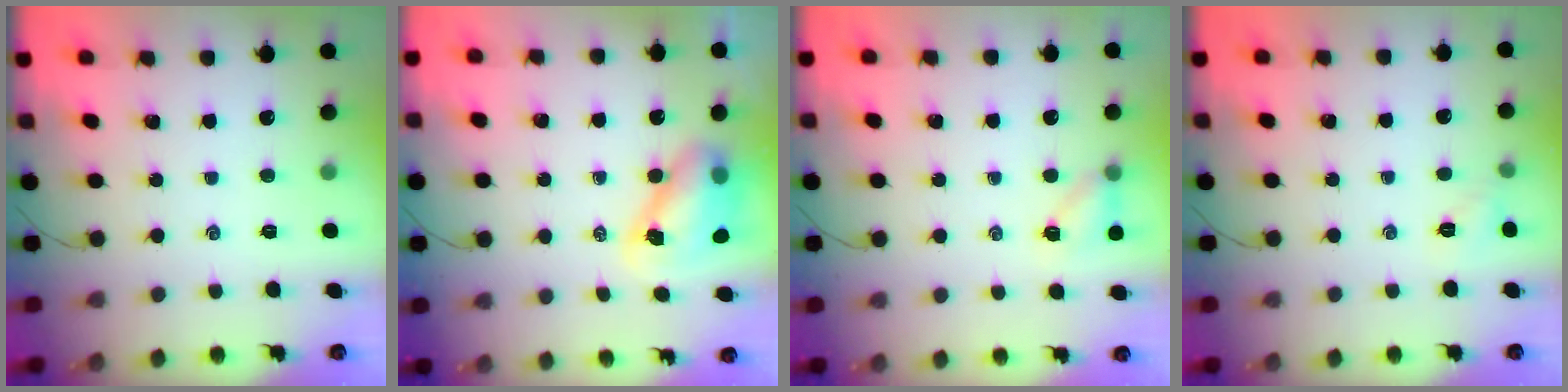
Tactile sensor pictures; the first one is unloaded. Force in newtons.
{"total": 8.1, "press": 7.9, "slide": 1.9}
{"total": 5.6, "press": 5.4, "slide": 1.7}
{"total": 5.9, "press": 5.6, "slide": 1.9}